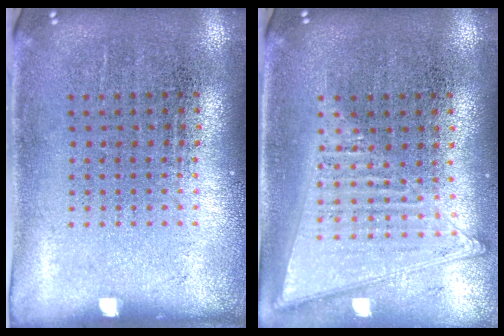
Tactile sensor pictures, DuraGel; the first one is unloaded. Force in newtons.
{"total": 1.4, "press": 1.3, "slide": 0.3}